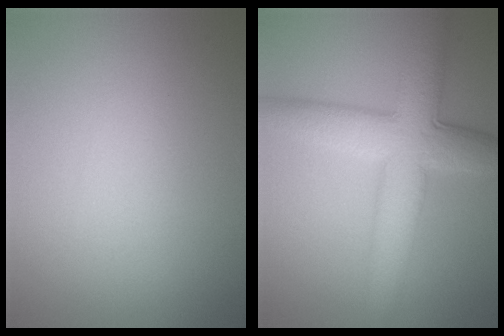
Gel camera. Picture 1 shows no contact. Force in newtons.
{"total": 7.5, "press": 7.5, "slide": 0.1}